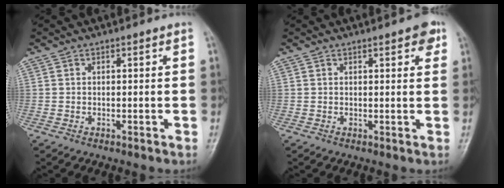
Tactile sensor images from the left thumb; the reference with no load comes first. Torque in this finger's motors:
{"motor_torque": [1.39, 0.76, 0.22, -0.42, 0.00]}